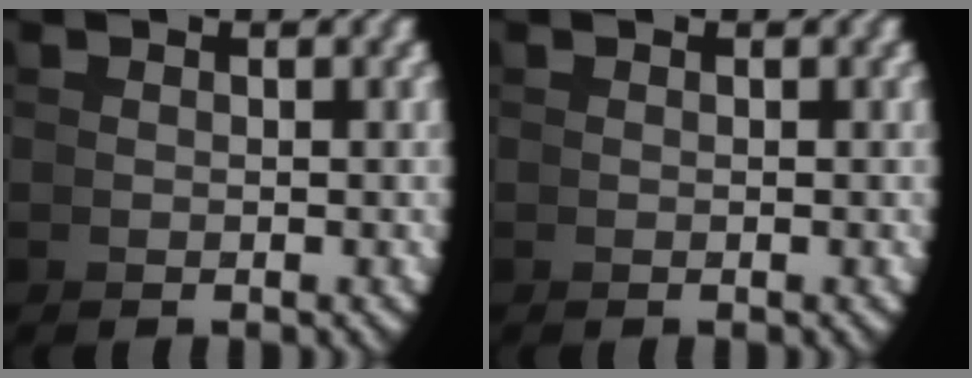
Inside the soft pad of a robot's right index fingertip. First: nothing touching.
{"total": 0.0}